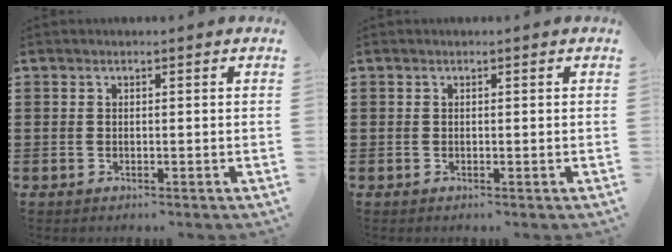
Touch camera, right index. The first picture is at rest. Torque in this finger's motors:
{"motor_torque": [0.00, 0.00, 0.00, 0.00]}